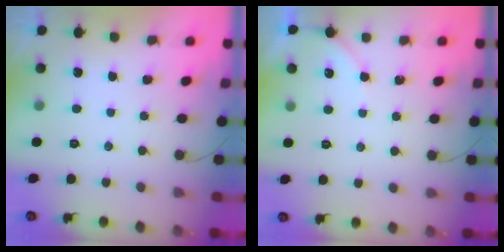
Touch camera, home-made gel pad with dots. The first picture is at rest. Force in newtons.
{"total": 2.9, "press": 2.9, "slide": 0.4}